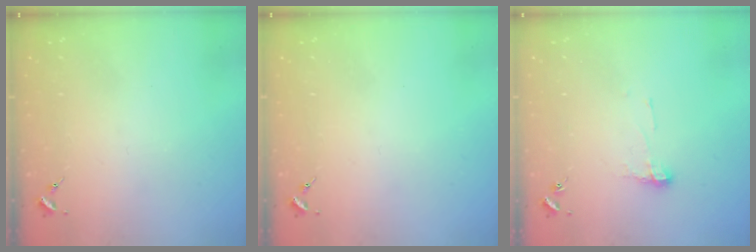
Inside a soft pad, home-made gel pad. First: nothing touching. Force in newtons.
{"total": 0.0}
{"total": 5.3, "press": 5.2, "slide": 0.5}